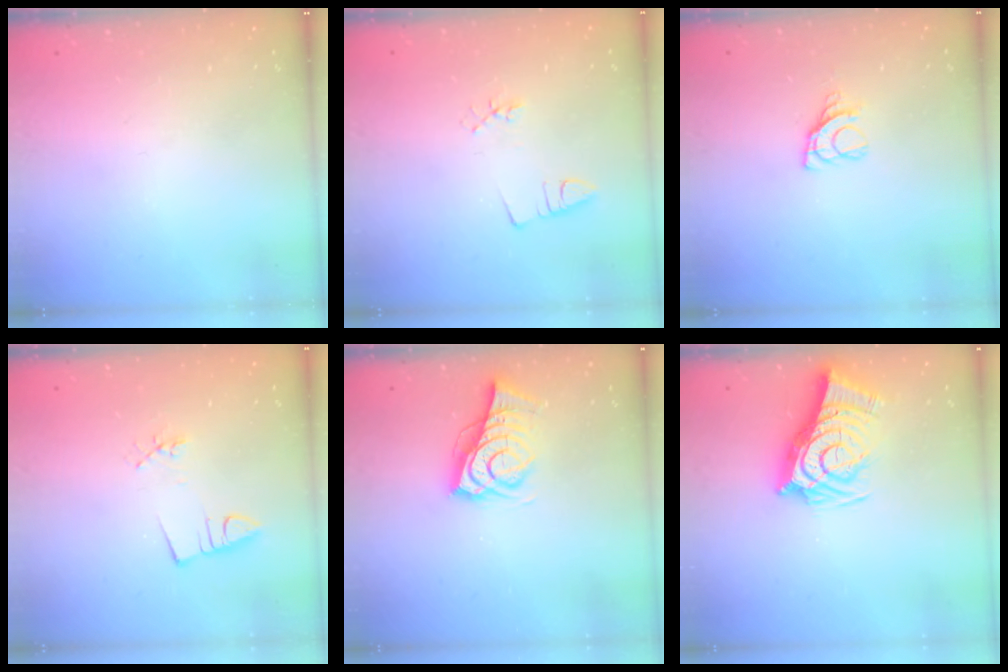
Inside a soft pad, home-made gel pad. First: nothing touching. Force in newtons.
{"total": 2.3, "press": 1.7, "slide": 1.5}
{"total": 5.7, "press": 5.7, "slide": 0.7}
{"total": 2.9, "press": 1.5, "slide": 2.5}
{"total": 9.1, "press": 8.9, "slide": 2.2}
{"total": 12.3, "press": 11.7, "slide": 3.9}